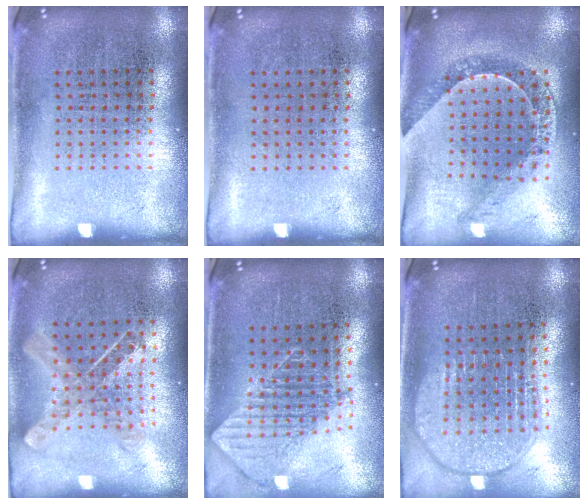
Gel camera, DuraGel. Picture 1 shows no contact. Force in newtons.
{"total": 0.0}
{"total": 1.1, "press": 1.1, "slide": 0.2}
{"total": 0.9, "press": 0.8, "slide": 0.2}
{"total": 1.6, "press": 1.3, "slide": 0.9}
{"total": 1.8, "press": 1.5, "slide": 1.0}